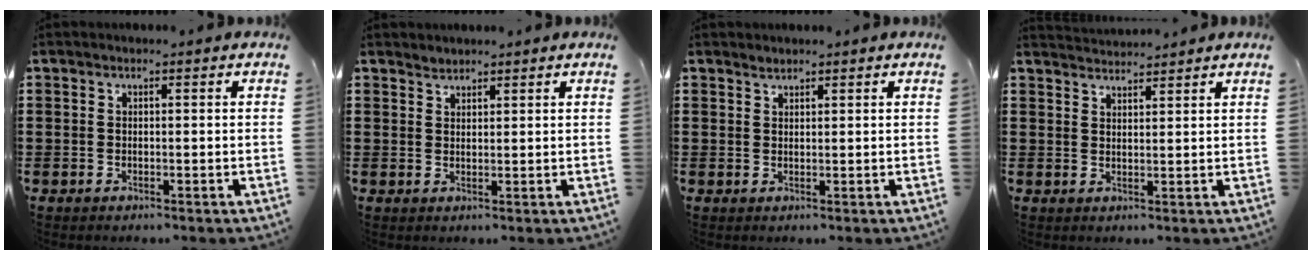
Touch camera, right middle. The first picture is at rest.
{"total": 1.4, "force": [1.3, 0.1, -0.3], "torque": [0.002, 0.001, 0.028]}
{"total": 1.1, "force": [1.1, 0.1, 0.0], "torque": [-0.002, 0.000, 0.022]}
{"total": 2.5, "force": [2.5, -0.3, -0.2], "torque": [-0.002, -0.005, 0.047]}